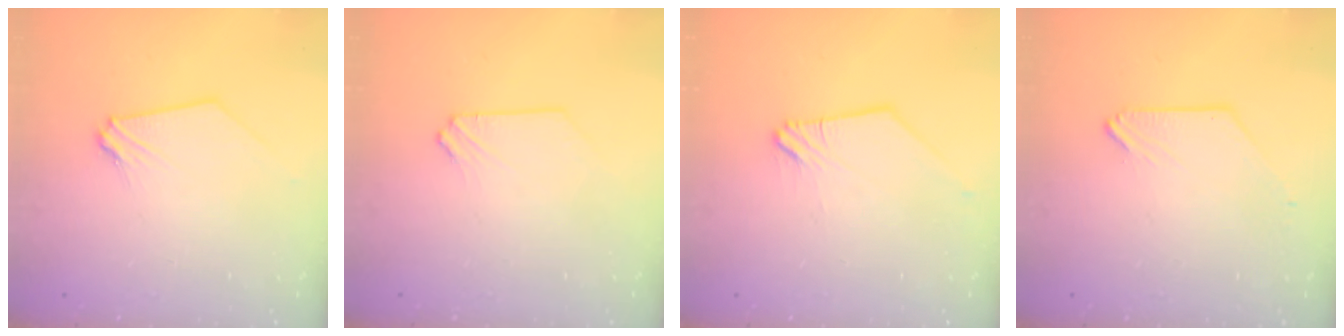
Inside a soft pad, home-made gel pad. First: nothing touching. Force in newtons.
{"total": 0.0}
{"total": 1.2, "press": 1.2, "slide": 0.2}
{"total": 0.0}